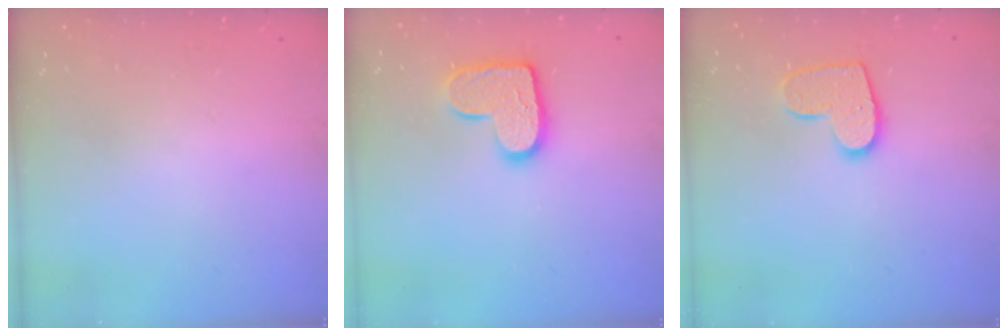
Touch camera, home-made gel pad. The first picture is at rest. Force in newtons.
{"total": 12.8, "press": 12.8, "slide": 0.8}
{"total": 11.3, "press": 11.3, "slide": 0.7}